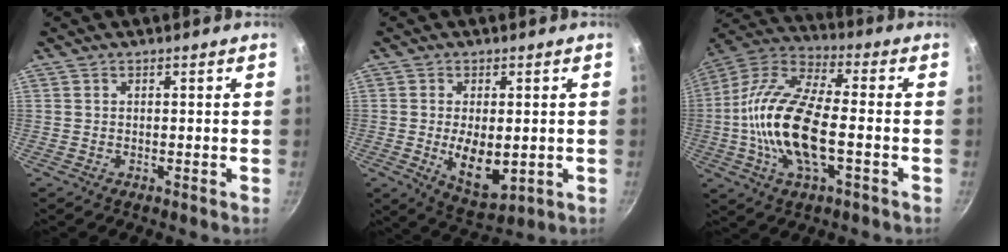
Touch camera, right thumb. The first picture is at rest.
{"total": 8.9, "force": [-0.8, 4.6, 7.5], "torque": [-0.116, -0.013, 0.004]}
{"total": 18.9, "force": [-3.1, 7.8, 16.9], "torque": [-0.325, 0.031, -0.077]}